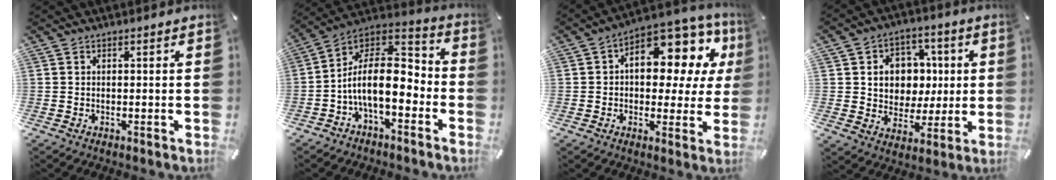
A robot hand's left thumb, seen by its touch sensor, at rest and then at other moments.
{"total": 15.4, "force": [-4.1, 8.5, 12.2], "torque": [-0.225, 0.007, -0.068]}
{"total": 13.5, "force": [4.7, 7.9, 9.9], "torque": [-0.127, -0.041, 0.078]}
{"total": 10.2, "force": [1.1, 9.6, 3.4], "torque": [-0.055, -0.002, 0.028]}